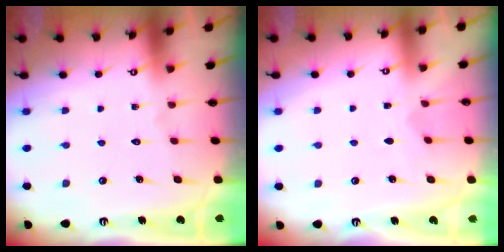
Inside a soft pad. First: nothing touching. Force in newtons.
{"total": 2.0, "press": 2.0, "slide": 0.4}